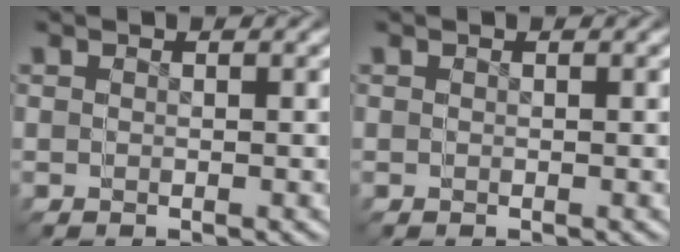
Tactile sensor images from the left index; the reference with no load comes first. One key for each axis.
{"total": 0.0}